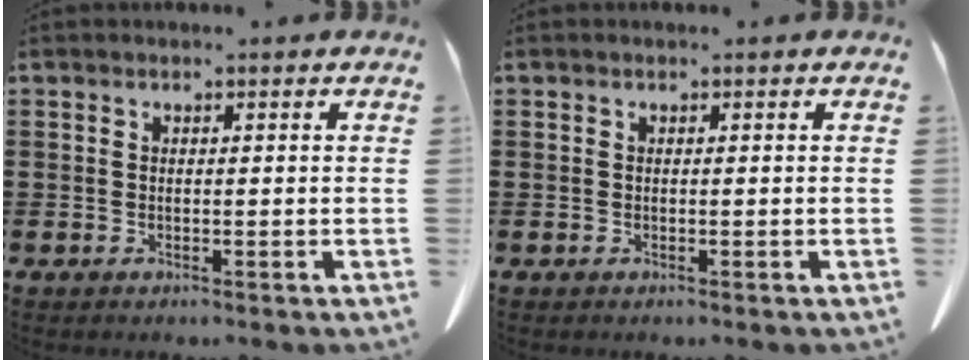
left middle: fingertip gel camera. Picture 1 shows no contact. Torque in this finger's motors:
{"motor_torque": [0.02, 0.02, -0.01, 0.00]}